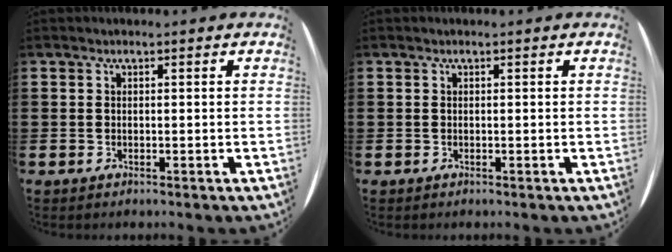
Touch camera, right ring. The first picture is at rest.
{"total": 0.0}